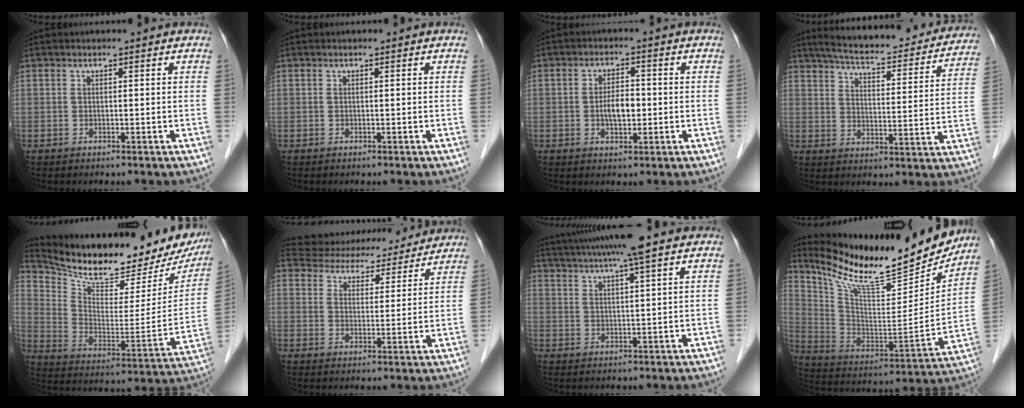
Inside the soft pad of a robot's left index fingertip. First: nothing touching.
{"total": 0.0}
{"total": 4.2, "force": [-0.5, 2.0, 3.7], "torque": [-0.069, 0.003, -0.008]}
{"total": 23.3, "force": [21.0, 4.3, 9.1], "torque": [-0.132, -0.016, 0.264]}
{"total": 24.5, "force": [21.3, 6.0, 10.5], "torque": [-0.175, -0.046, 0.307]}
{"total": 17.3, "force": [16.1, 5.1, 3.5], "torque": [-0.052, 0.025, 0.214]}
{"total": 11.7, "force": [9.8, -1.0, 6.2], "torque": [-0.113, 0.021, 0.145]}
{"total": 23.5, "force": [20.5, 4.2, 10.7], "torque": [-0.192, -0.045, 0.323]}